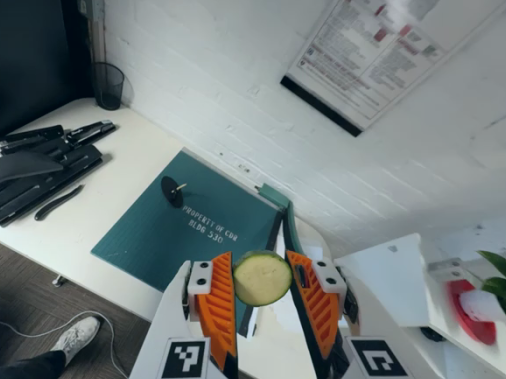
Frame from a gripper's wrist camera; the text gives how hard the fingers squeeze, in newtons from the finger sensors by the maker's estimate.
{"total": 8.7, "left": 8.8, "right": 8.7}